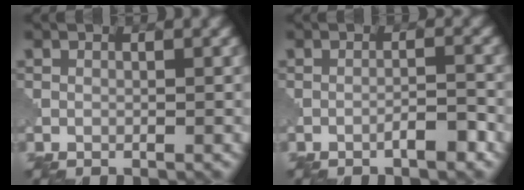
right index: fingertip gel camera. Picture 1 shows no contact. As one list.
[{"total": 2.0, "force": [-1.3, 0.2, 1.5], "torque": [-0.021, 0.008, -0.024]}]